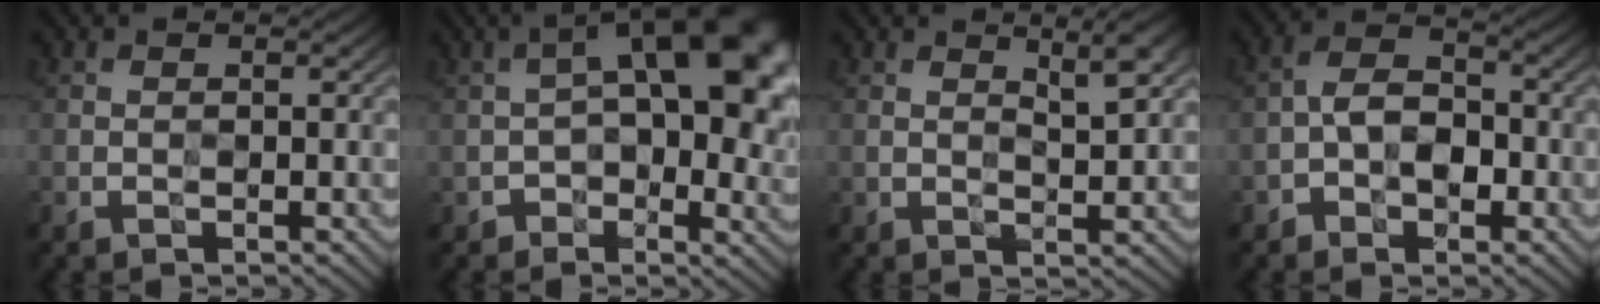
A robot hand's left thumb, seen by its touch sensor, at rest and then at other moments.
{"total": 13.9, "force": [1.0, 8.1, 11.2], "torque": [-0.118, 0.004, 0.013]}
{"total": 2.7, "force": [2.3, 0.2, 1.4], "torque": [-0.020, -0.001, 0.042]}
{"total": 3.5, "force": [-1.1, 2.4, 2.3], "torque": [-0.034, 0.015, -0.027]}